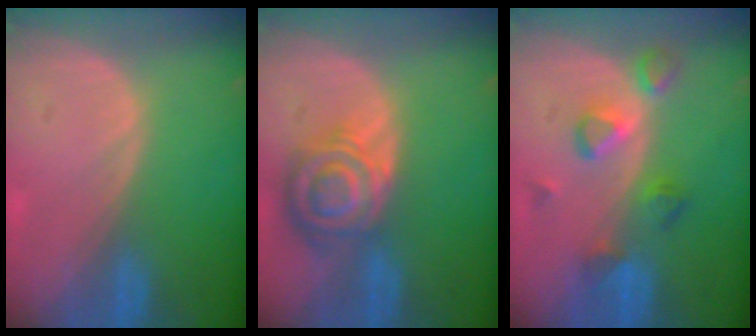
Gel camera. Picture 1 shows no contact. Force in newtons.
{"total": 8.3, "press": 7.2, "slide": 4.0}
{"total": 5.5, "press": 5.5, "slide": 0.7}